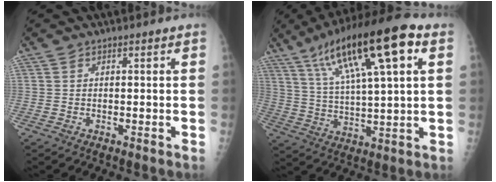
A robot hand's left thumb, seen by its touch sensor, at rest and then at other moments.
{"total": 21.5, "force": [9.8, 5.2, 18.4], "torque": [-0.307, 0.002, 0.166]}